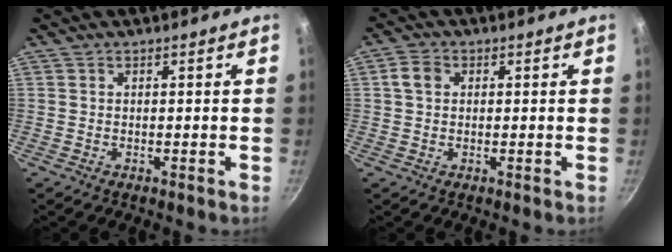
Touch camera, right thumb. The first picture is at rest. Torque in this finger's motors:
{"motor_torque": [-0.11, 0.39, 0.10, 0.40, -0.04]}